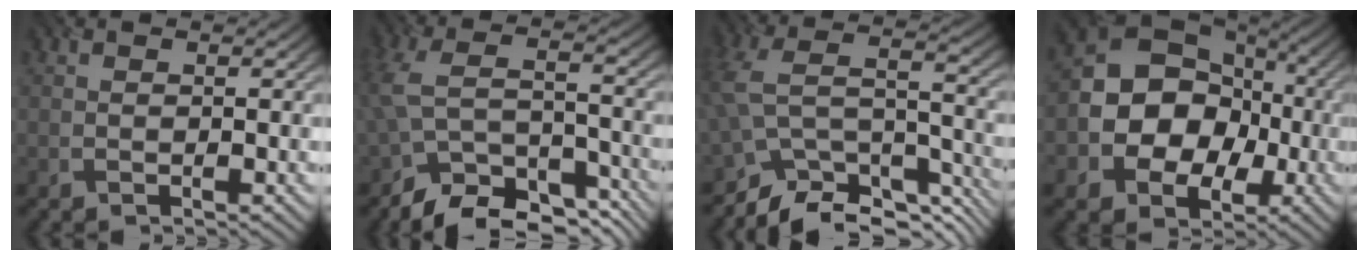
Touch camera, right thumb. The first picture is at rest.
{"total": 11.4, "force": [-8.7, 5.1, 5.4], "torque": [-0.120, -0.015, -0.143]}
{"total": 10.5, "force": [-8.3, 4.2, 4.8], "torque": [-0.096, -0.002, -0.152]}
{"total": 12.6, "force": [-1.9, 10.1, 7.3], "torque": [-0.125, -0.004, -0.053]}